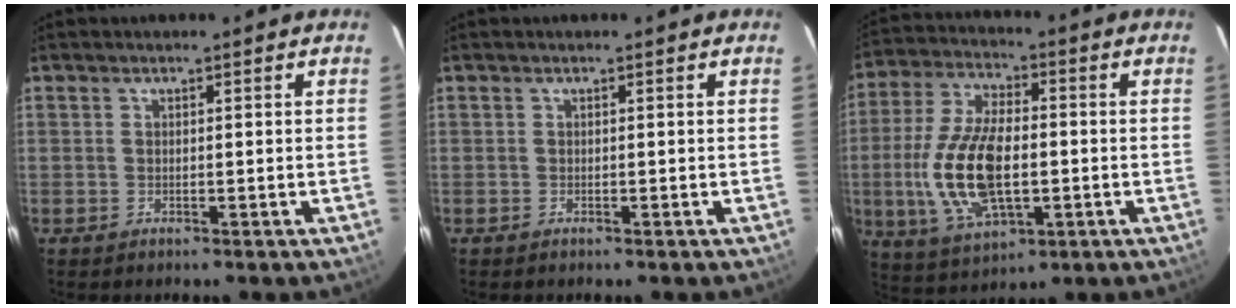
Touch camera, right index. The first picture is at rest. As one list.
[{"total": 0.0}, {"total": 16.9, "force": [-2.2, 8.2, 14.6], "torque": [-0.309, -0.003, -0.033]}]